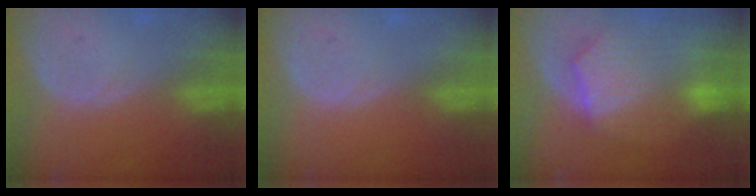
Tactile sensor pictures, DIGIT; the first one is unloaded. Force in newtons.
{"total": 0.0}
{"total": 10.2, "press": 8.9, "slide": 5.0}